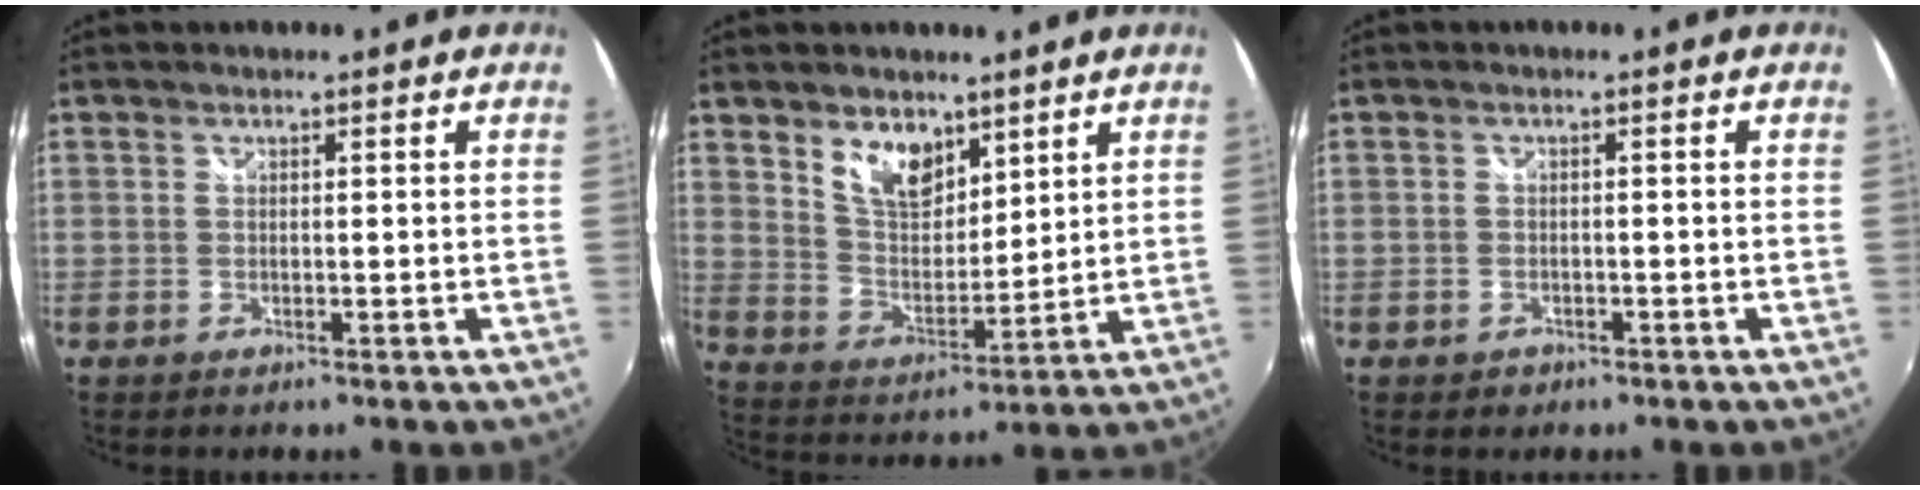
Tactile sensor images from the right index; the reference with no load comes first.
{"total": 9.2, "force": [5.8, 5.1, 5.0], "torque": [-0.083, 0.003, 0.114]}
{"total": 2.0, "force": [-1.1, 1.6, 0.5], "torque": [-0.013, -0.002, -0.016]}